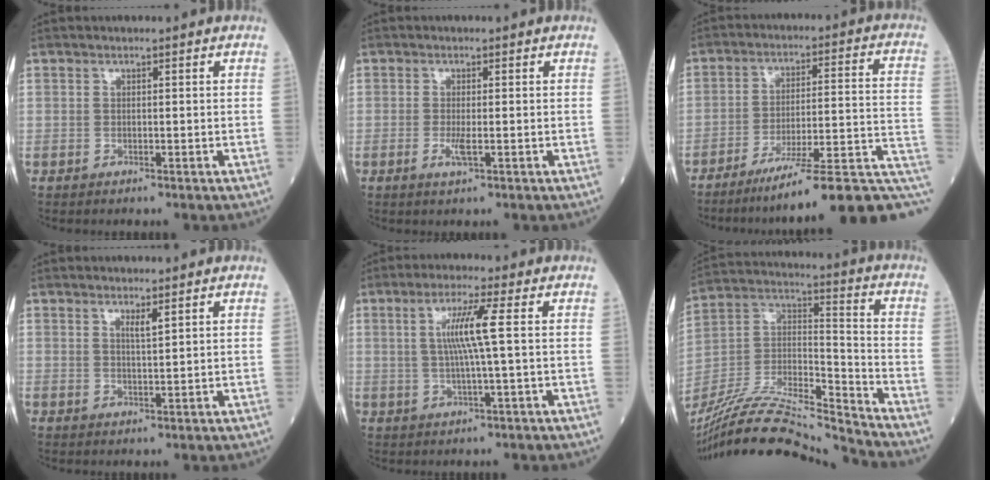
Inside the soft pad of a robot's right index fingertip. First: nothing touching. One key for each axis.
{"total": 2.1, "fx": -0.6, "fy": 0.2, "fz": 2.0, "tx": -0.042, "ty": -0.005, "tz": -0.010}
{"total": 19.4, "fx": -15.2, "fy": 0.2, "fz": 12.1, "tx": -0.103, "ty": 0.019, "tz": -0.219}
{"total": 1.6, "fx": 1.1, "fy": -0.1, "fz": 1.2, "tx": -0.022, "ty": -0.007, "tz": 0.018}
{"total": 6.3, "fx": 1.0, "fy": -0.9, "fz": 6.1, "tx": -0.120, "ty": 0.002, "tz": 0.021}
{"total": 22.7, "fx": -21.4, "fy": 0.3, "fz": 7.7, "tx": -0.177, "ty": 0.002, "tz": -0.371}